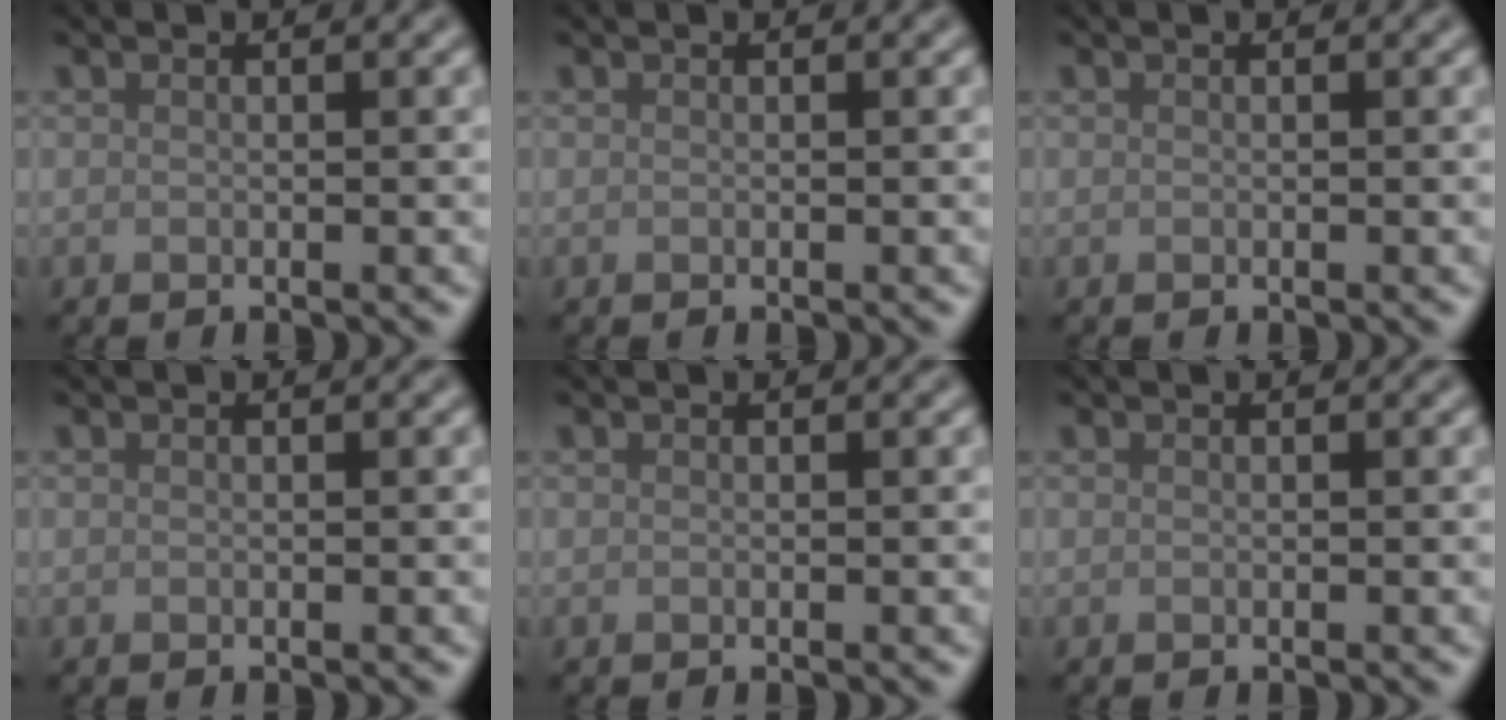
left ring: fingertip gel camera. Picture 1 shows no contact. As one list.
[{"total": 0.0}, {"total": 0.0}, {"total": 0.0}, {"total": 0.0}, {"total": 0.0}]